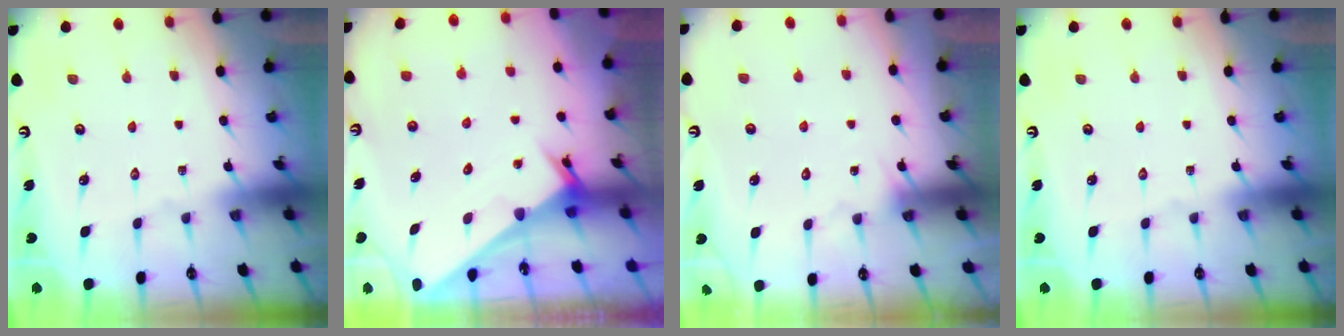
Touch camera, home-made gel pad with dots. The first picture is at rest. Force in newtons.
{"total": 2.5, "press": 2.5, "slide": 0.1}
{"total": 5.6, "press": 5.5, "slide": 0.4}
{"total": 0.0}